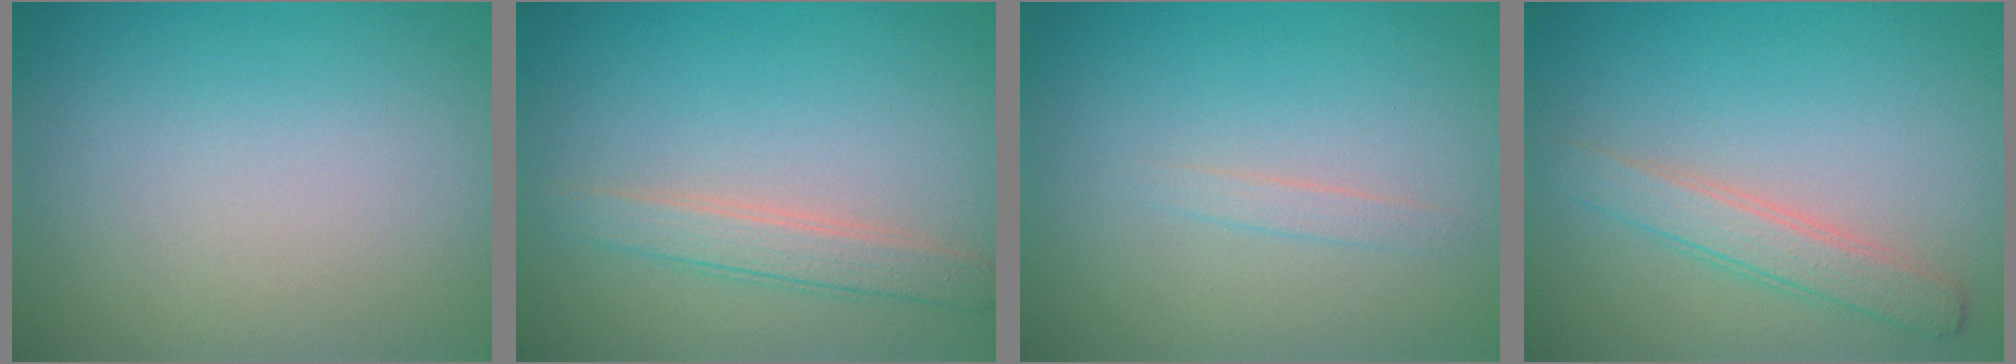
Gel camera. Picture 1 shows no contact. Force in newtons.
{"total": 2.5, "press": 2.4, "slide": 0.1}
{"total": 0.9, "press": 0.9, "slide": 0.0}
{"total": 2.6, "press": 2.6, "slide": 0.1}